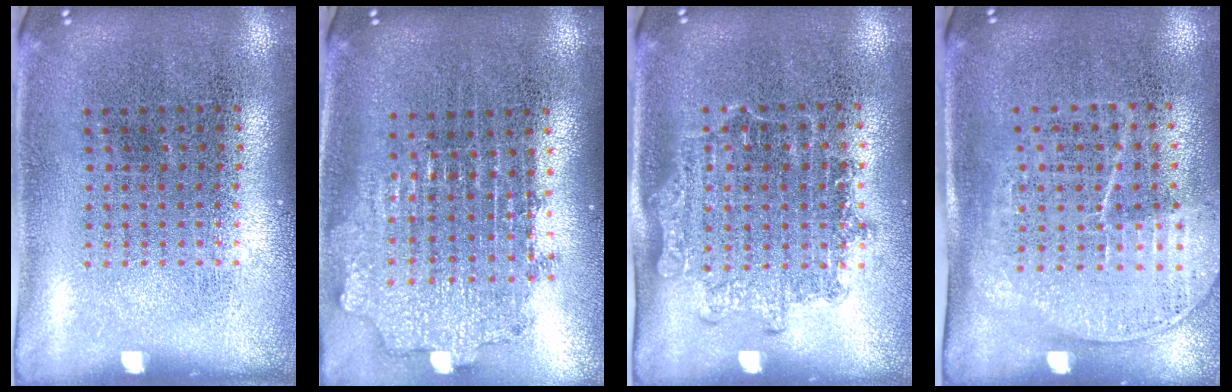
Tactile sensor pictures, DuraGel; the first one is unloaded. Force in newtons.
{"total": 2.0, "press": 1.5, "slide": 1.3}
{"total": 1.3, "press": 1.1, "slide": 0.8}
{"total": 1.7, "press": 1.4, "slide": 1.0}